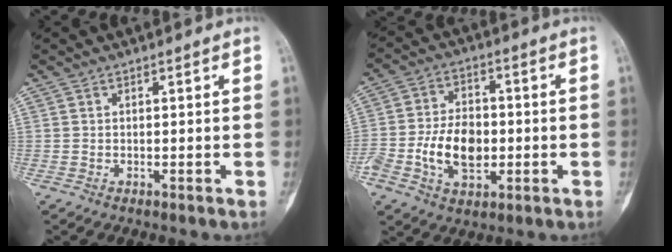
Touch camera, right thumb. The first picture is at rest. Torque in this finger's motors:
{"motor_torque": [1.44, 1.23, 0.94, -0.37, 0.10]}